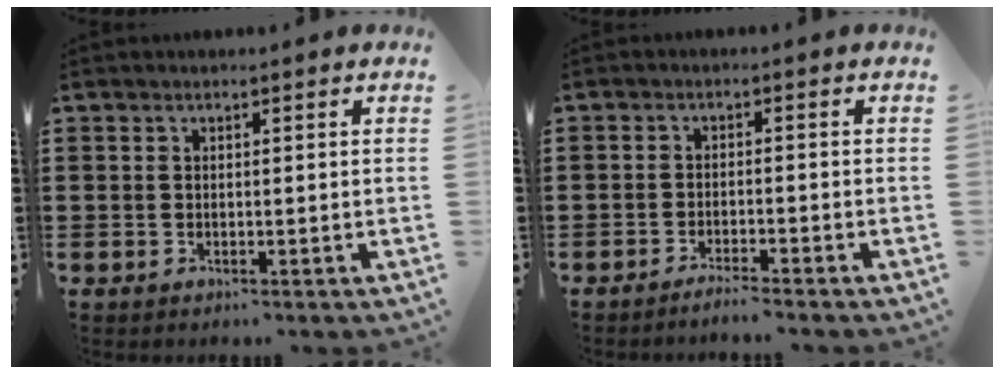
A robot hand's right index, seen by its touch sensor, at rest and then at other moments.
{"total": 2.5, "force": [-2.3, -0.4, 0.8], "torque": [-0.014, 0.000, -0.046]}